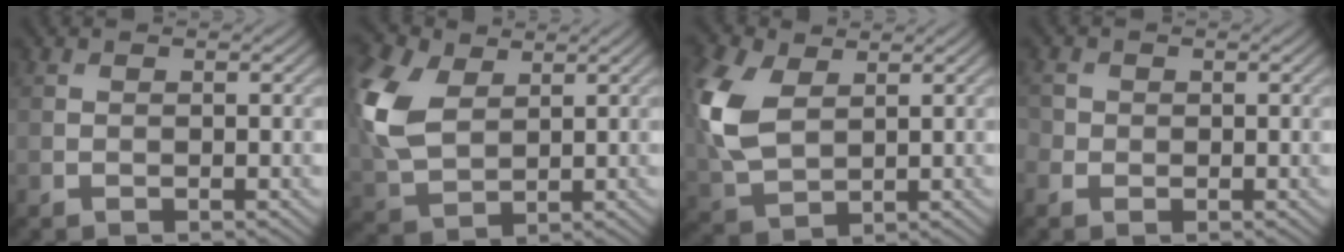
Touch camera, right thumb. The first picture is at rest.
{"total": 11.0, "force": [3.4, 7.1, 7.7], "torque": [-0.238, 0.019, 0.069]}
{"total": 10.1, "force": [2.7, 6.3, 7.4], "torque": [-0.235, 0.012, 0.057]}
{"total": 1.5, "force": [-0.2, 1.4, 0.3], "torque": [-0.008, -0.002, -0.008]}